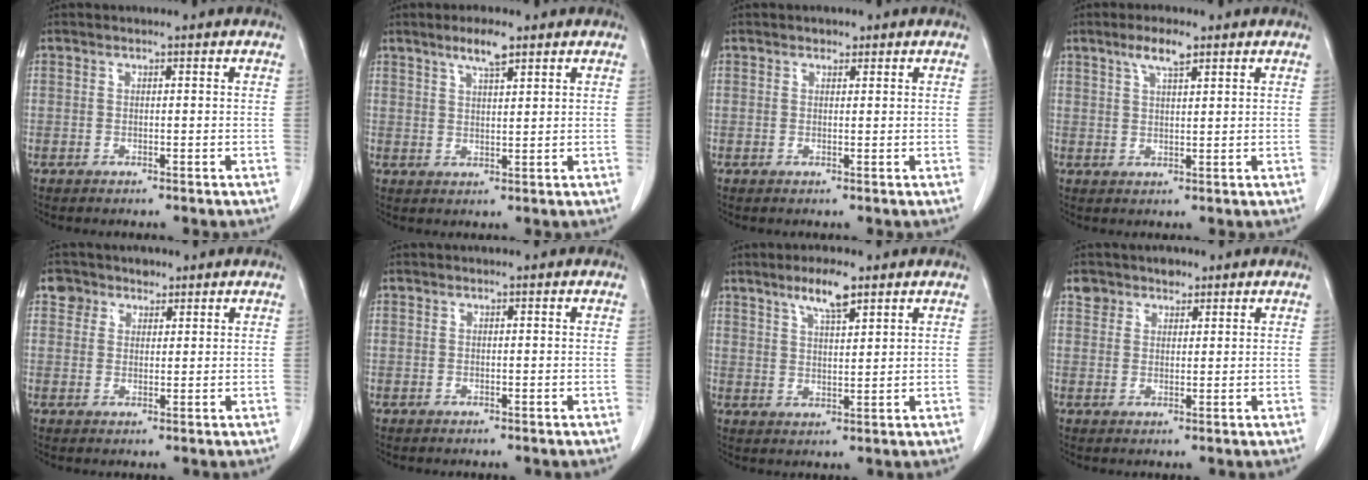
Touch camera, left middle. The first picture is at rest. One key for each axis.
{"total": 4.2, "fx": 2.9, "fy": 0.6, "fz": 2.9, "tx": -0.055, "ty": 0.003, "tz": 0.052}
{"total": 0.9, "fx": 0.6, "fy": 0.6, "fz": 0.3, "tx": -0.003, "ty": -0.002, "tz": 0.008}
{"total": 4.0, "fx": 2.6, "fy": 0.8, "fz": 2.9, "tx": -0.059, "ty": 0.006, "tz": 0.049}
{"total": 3.5, "fx": 2.1, "fy": 2.7, "fz": 0.1, "tx": 0.006, "ty": 0.011, "tz": 0.030}
{"total": 0.0}
{"total": 5.6, "fx": 3.8, "fy": 1.0, "fz": 4.0, "tx": -0.074, "ty": 0.003, "tz": 0.067}
{"total": 3.0, "fx": 2.1, "fy": 2.1, "fz": 0.2, "tx": 0.006, "ty": 0.004, "tz": 0.030}